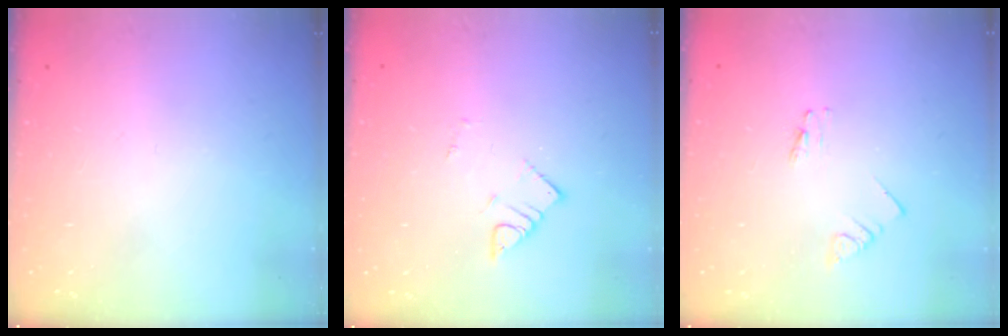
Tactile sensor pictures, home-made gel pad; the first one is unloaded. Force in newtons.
{"total": 3.1, "press": 3.1, "slide": 0.2}
{"total": 0.6, "press": 0.6, "slide": 0.1}